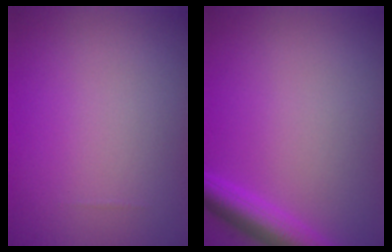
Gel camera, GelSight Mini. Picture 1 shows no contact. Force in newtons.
{"total": 3.7, "press": 3.7, "slide": 0.3}